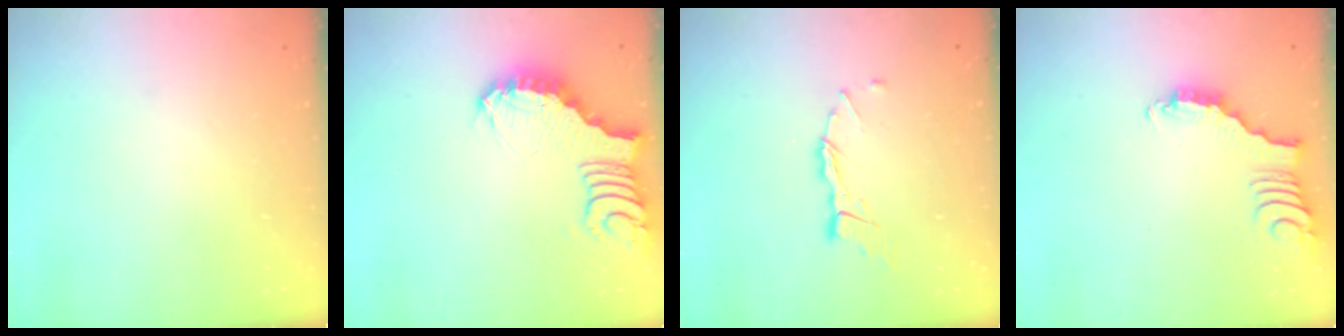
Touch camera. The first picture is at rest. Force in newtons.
{"total": 3.6, "press": 3.6, "slide": 0.6}
{"total": 7.7, "press": 7.7, "slide": 0.7}
{"total": 3.3, "press": 3.2, "slide": 0.5}